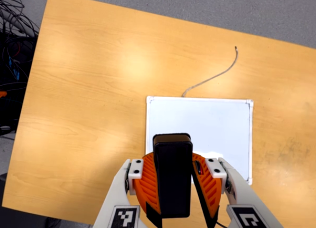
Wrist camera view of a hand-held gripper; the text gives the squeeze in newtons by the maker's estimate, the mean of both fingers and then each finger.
{"total": 8.6, "left": 9.0, "right": 8.2}